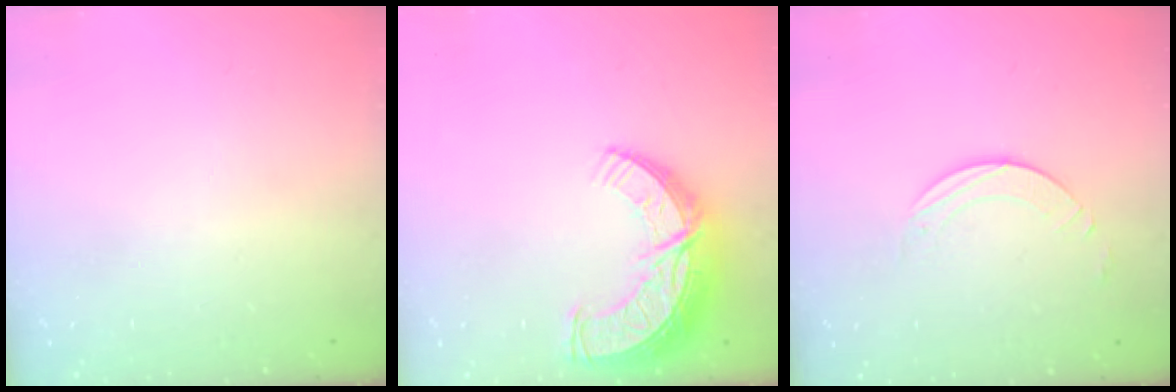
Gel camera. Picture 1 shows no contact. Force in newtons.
{"total": 13.4, "press": 13.4, "slide": 1.0}
{"total": 2.7, "press": 2.7, "slide": 0.2}